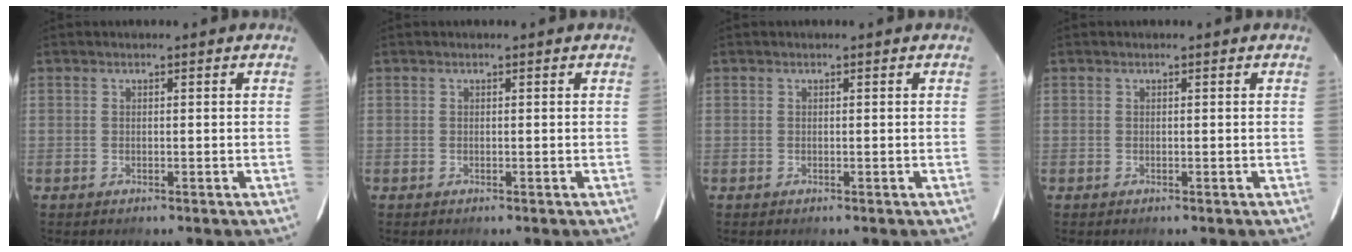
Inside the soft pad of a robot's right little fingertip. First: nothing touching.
{"total": 0.0}
{"total": 0.0}
{"total": 0.0}